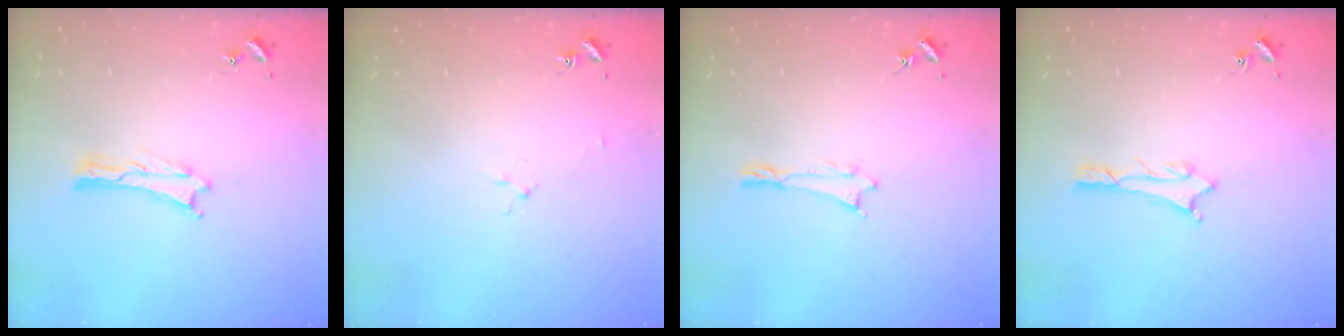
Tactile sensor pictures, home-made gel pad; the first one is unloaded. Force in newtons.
{"total": 1.6, "press": 1.6, "slide": 0.2}
{"total": 0.0}
{"total": 0.7, "press": 0.7, "slide": 0.2}